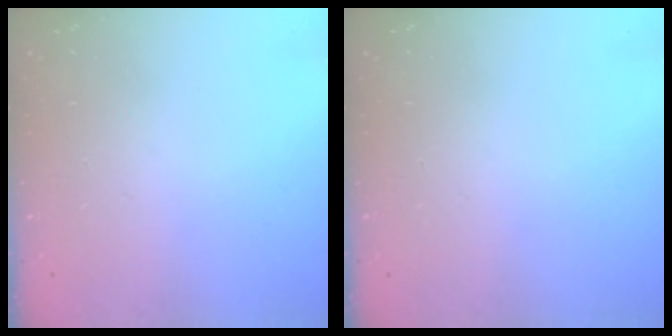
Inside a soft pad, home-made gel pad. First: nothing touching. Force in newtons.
{"total": 0.0}